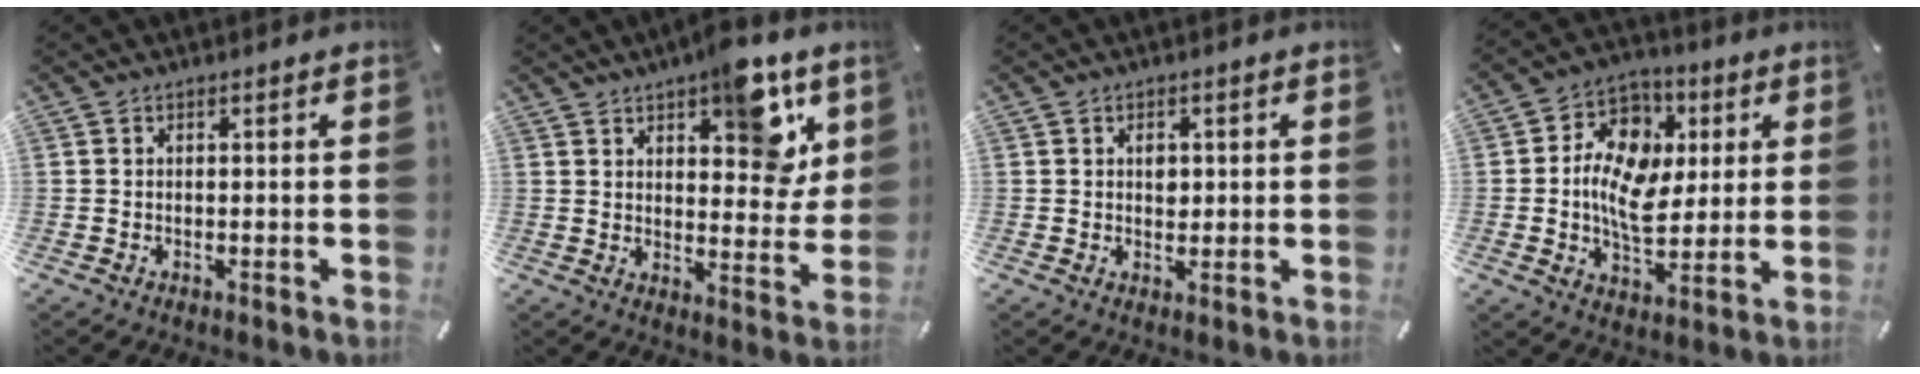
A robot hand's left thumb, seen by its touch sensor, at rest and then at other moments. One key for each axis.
{"total": 12.9, "fx": 7.3, "fy": 6.2, "fz": 8.7, "tx": -0.089, "ty": -0.044, "tz": 0.119}
{"total": 2.5, "fx": 0.4, "fy": 1.9, "fz": 1.5, "tx": -0.008, "ty": -0.005, "tz": 0.000}
{"total": 13.0, "fx": 1.7, "fy": 9.8, "fz": 8.3, "tx": -0.150, "ty": 0.003, "tz": 0.035}